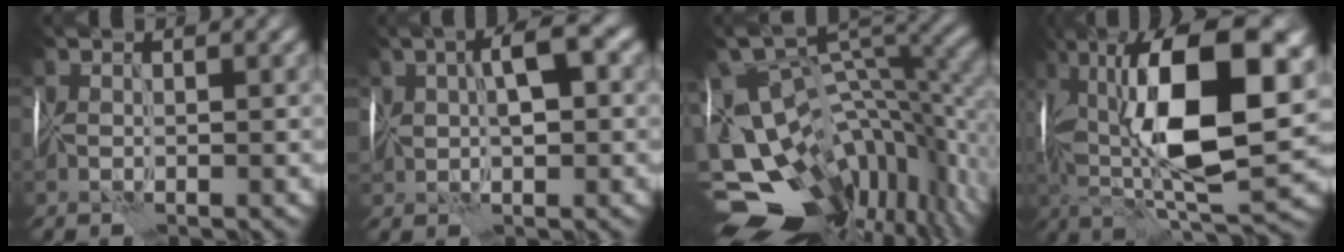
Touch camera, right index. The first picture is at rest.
{"total": 5.4, "force": [1.1, 3.0, 4.4], "torque": [-0.075, 0.013, 0.017]}
{"total": 14.8, "force": [-6.5, 9.6, 9.2], "torque": [-0.138, -0.013, -0.063]}
{"total": 13.8, "force": [2.7, 5.4, 12.4], "torque": [-0.208, 0.017, 0.034]}